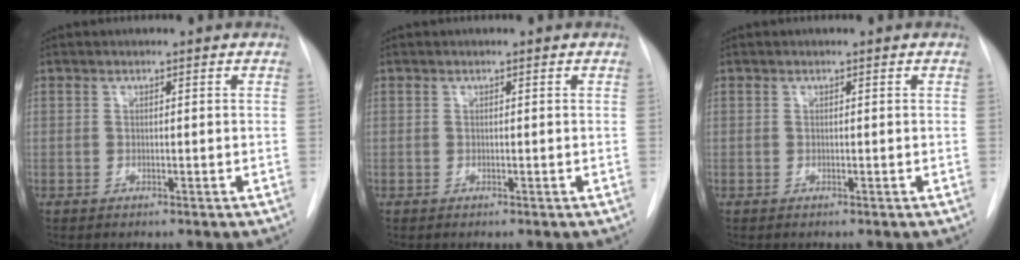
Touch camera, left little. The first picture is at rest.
{"total": 0.0}
{"total": 0.0}